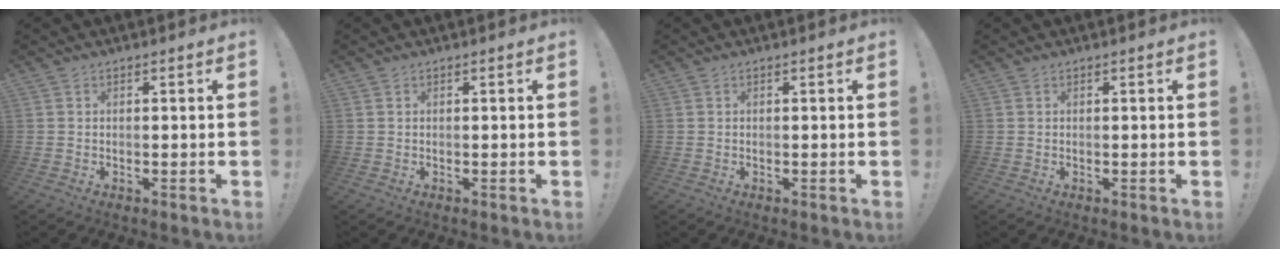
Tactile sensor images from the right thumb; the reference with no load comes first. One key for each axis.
{"total": 0.0}
{"total": 0.0}
{"total": 0.0}